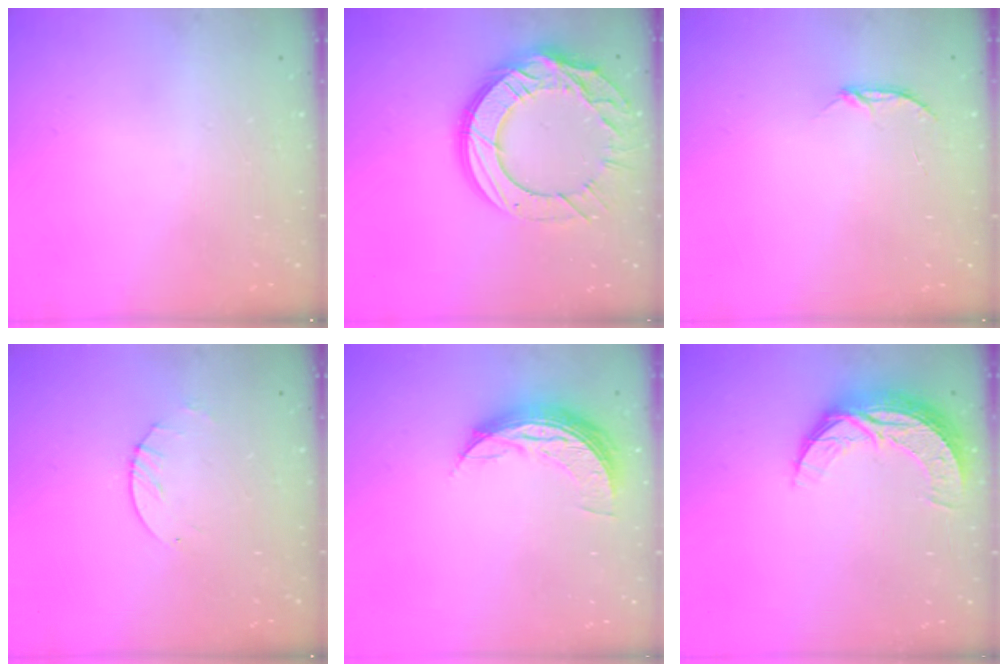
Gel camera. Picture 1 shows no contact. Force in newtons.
{"total": 20.4, "press": 20.3, "slide": 2.0}
{"total": 3.1, "press": 3.0, "slide": 0.4}
{"total": 2.6, "press": 2.5, "slide": 0.4}
{"total": 8.3, "press": 8.3, "slide": 0.5}
{"total": 8.9, "press": 8.9, "slide": 0.6}